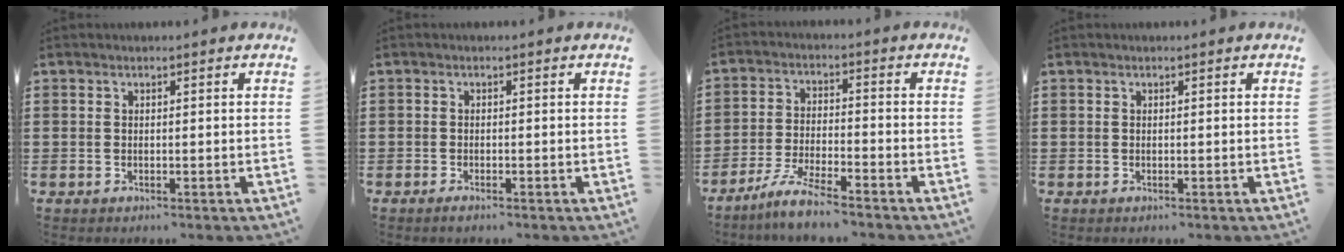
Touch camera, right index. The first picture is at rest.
{"total": 0.7, "force": [-0.6, 0.1, 0.4], "torque": [-0.010, -0.004, -0.011]}
{"total": 5.7, "force": [-5.1, -0.1, 2.5], "torque": [-0.062, -0.009, -0.101]}
{"total": 0.0}